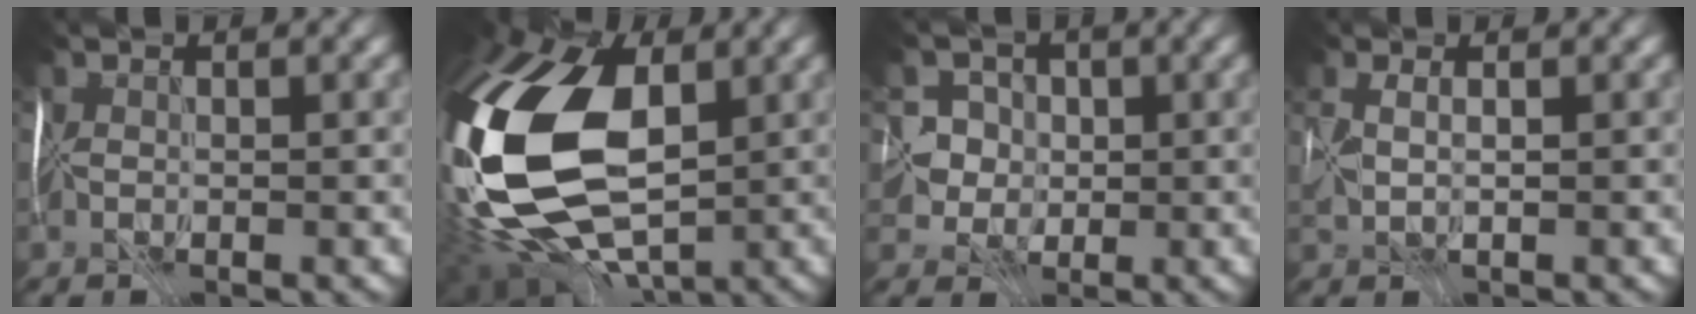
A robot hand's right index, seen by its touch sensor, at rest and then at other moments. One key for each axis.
{"total": 16.4, "fx": 0.0, "fy": 10.3, "fz": 12.8, "tx": -0.279, "ty": -0.017, "tz": 0.003}
{"total": 2.9, "fx": 0.6, "fy": 2.9, "fz": 0.2, "tx": 0.030, "ty": 0.024, "tz": -0.006}
{"total": 1.2, "fx": 1.1, "fy": 0.4, "fz": 0.4, "tx": 0.001, "ty": 0.016, "tz": 0.026}